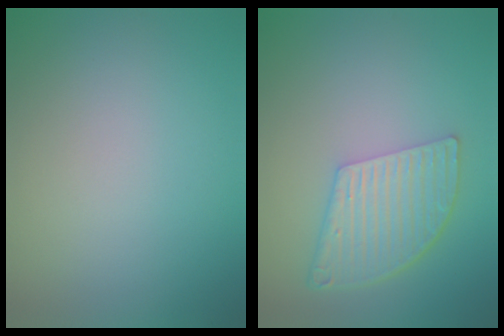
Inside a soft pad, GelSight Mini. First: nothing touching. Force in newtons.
{"total": 5.6, "press": 4.1, "slide": 3.7}